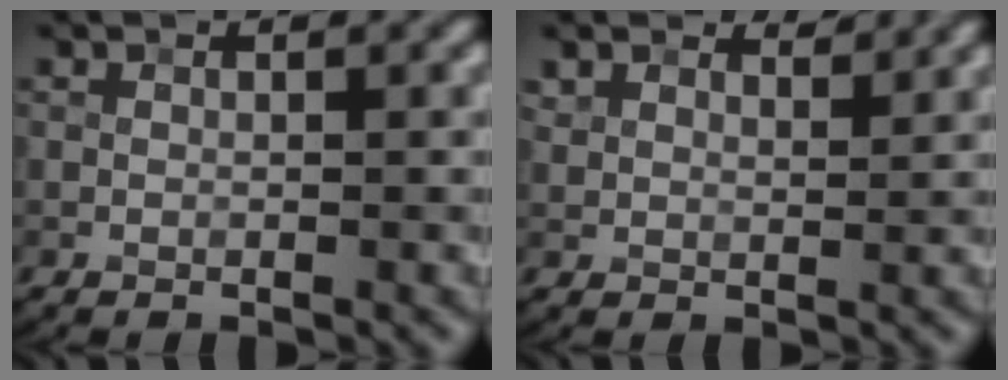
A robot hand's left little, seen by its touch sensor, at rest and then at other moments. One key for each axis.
{"total": 2.7, "fx": 2.4, "fy": 1.0, "fz": 0.5, "tx": -0.021, "ty": 0.003, "tz": 0.039}